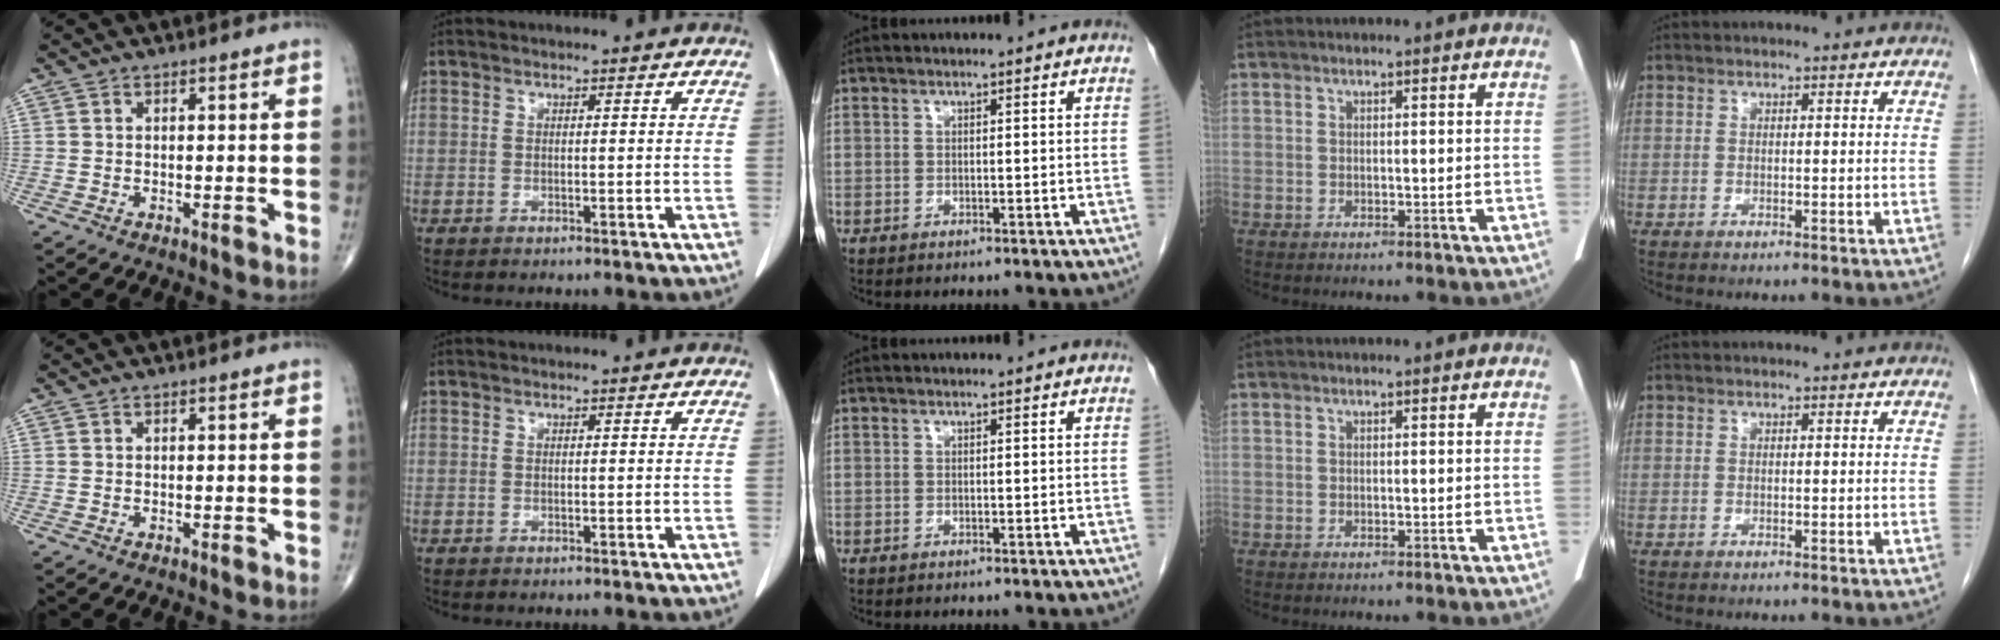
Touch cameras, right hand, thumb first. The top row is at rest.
{}